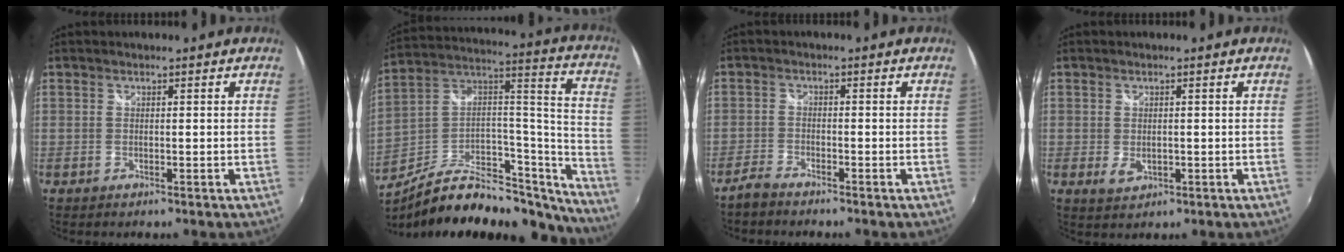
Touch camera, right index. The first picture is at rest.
{"total": 26.3, "force": [-21.1, 9.5, 12.5], "torque": [-0.165, 0.039, -0.319]}
{"total": 3.1, "force": [-2.9, 0.5, 0.8], "torque": [-0.033, -0.007, -0.062]}
{"total": 2.8, "force": [-0.4, 2.0, 2.0], "torque": [-0.035, -0.005, -0.004]}